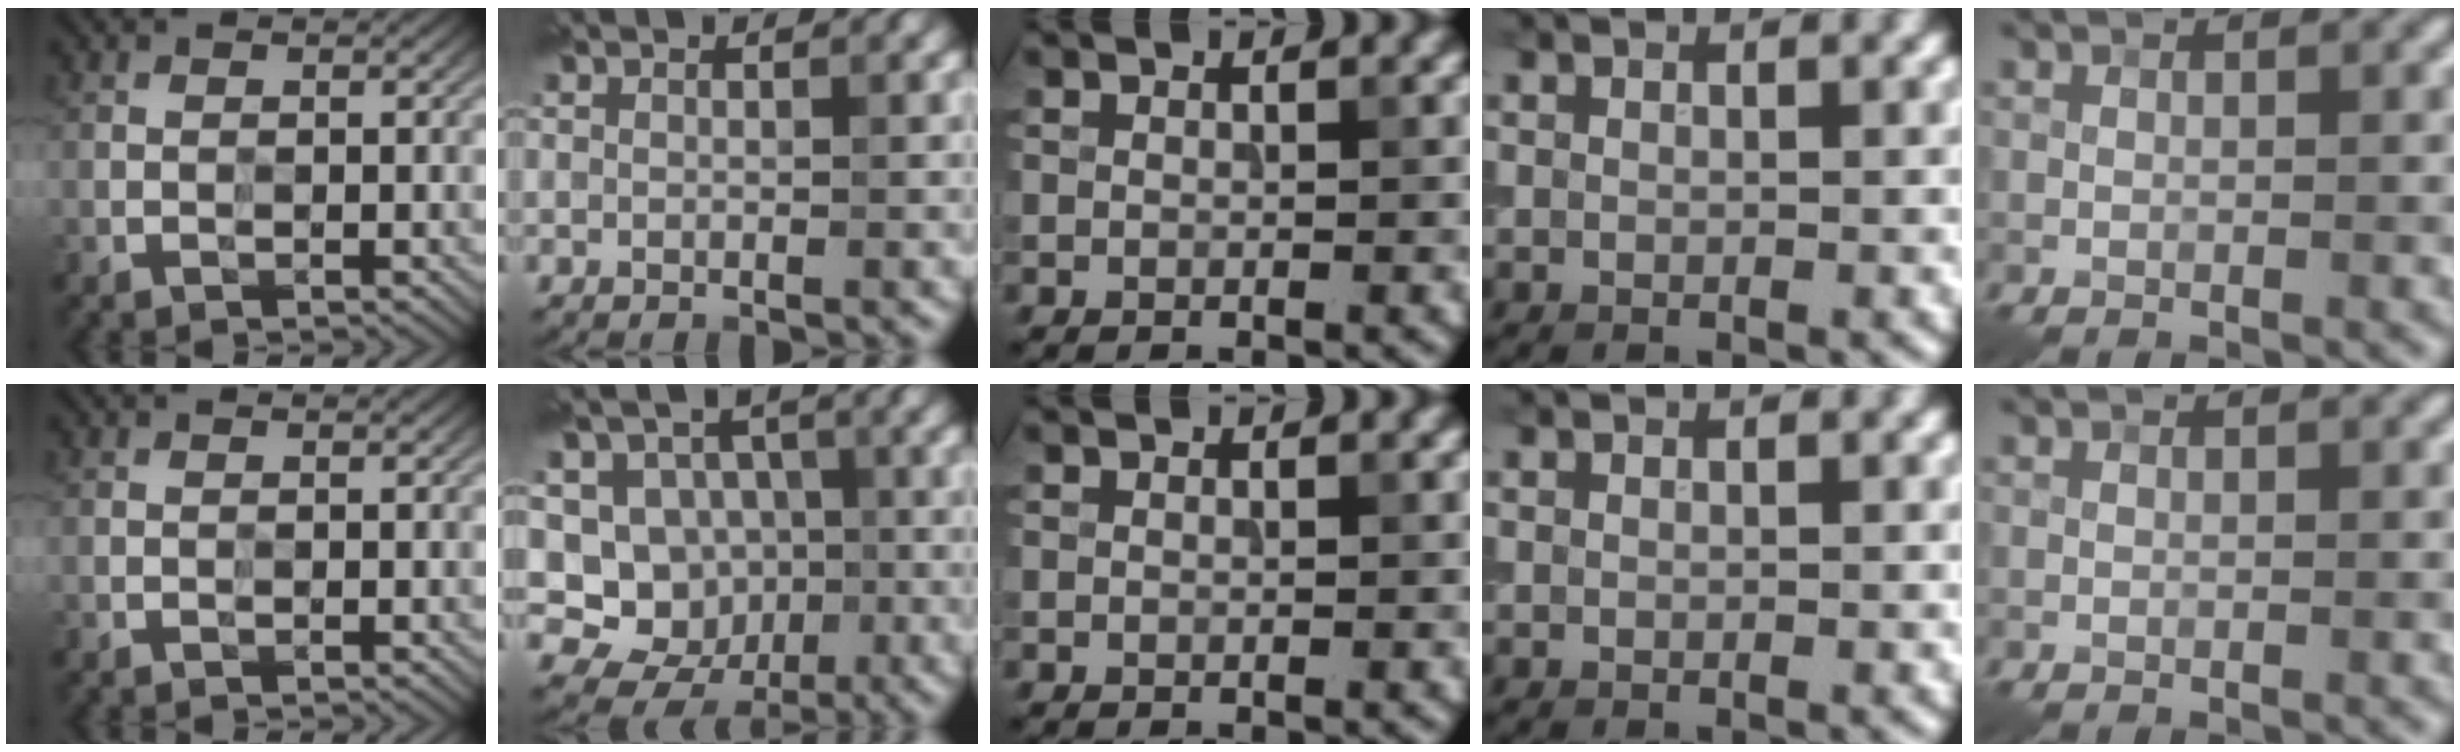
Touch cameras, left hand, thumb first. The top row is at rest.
{"index": {"total": 9.6, "force": [-2.1, 8.8, 3.2], "torque": [-0.071, 0.031, -0.044]}}